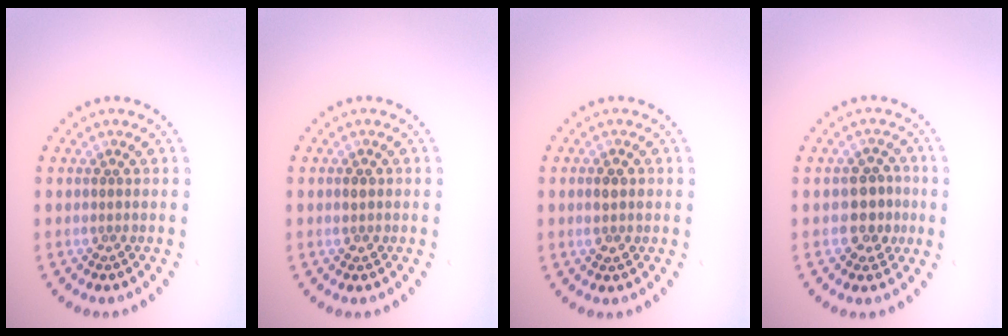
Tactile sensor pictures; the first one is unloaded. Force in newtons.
{"total": 1.2, "press": 1.2, "slide": 0.1}
{"total": 1.9, "press": 1.9, "slide": 0.2}
{"total": 2.8, "press": 2.7, "slide": 0.9}